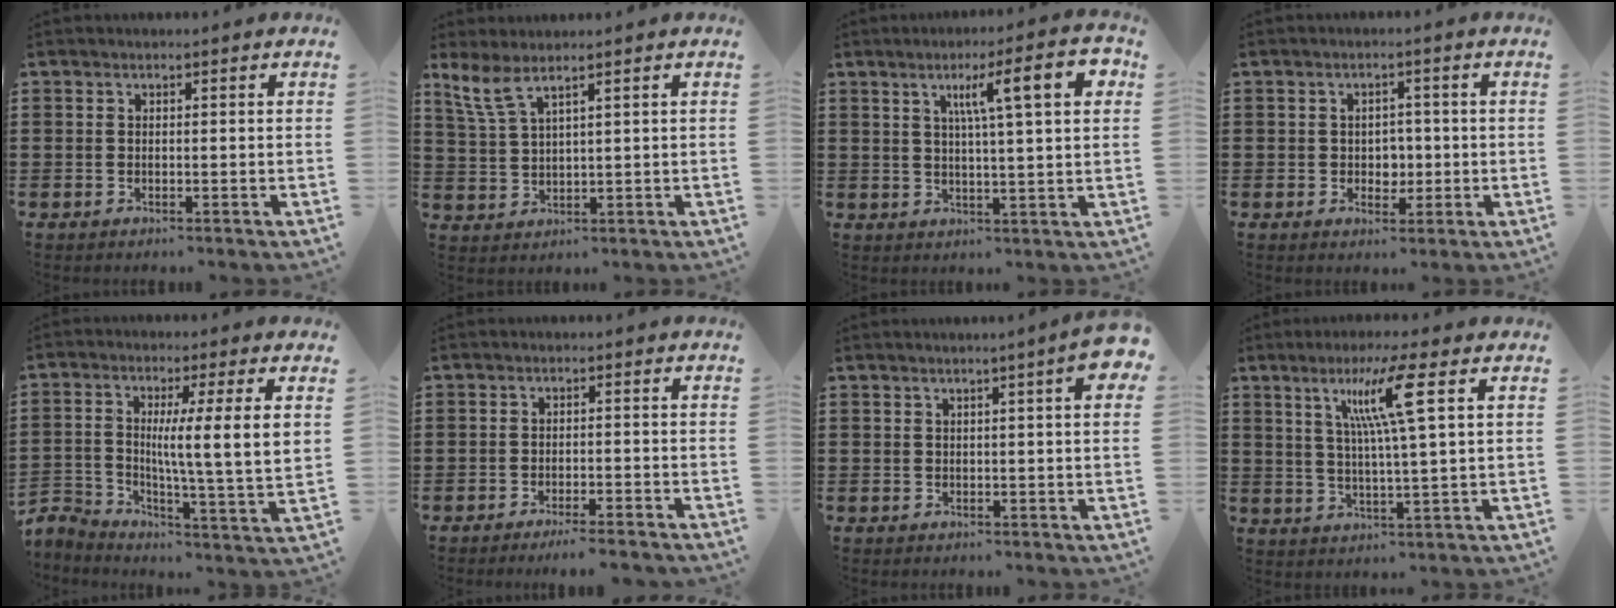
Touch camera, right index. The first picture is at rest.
{"total": 4.5, "force": [3.0, 1.1, 3.2], "torque": [-0.079, -0.001, 0.053]}
{"total": 9.6, "force": [3.5, 1.4, 8.8], "torque": [-0.153, 0.000, 0.051]}
{"total": 2.7, "force": [-0.1, 2.3, 1.4], "torque": [-0.027, 0.004, -0.007]}
{"total": 7.3, "force": [1.3, 0.2, 7.2], "torque": [-0.135, -0.016, 0.014]}
{"total": 2.5, "force": [-2.3, -0.3, 1.1], "torque": [-0.019, 0.000, -0.044]}
{"total": 3.7, "force": [1.6, 0.2, 3.4], "torque": [-0.058, -0.001, 0.025]}
{"total": 9.1, "force": [3.7, -0.5, 8.3], "torque": [-0.168, 0.003, 0.055]}